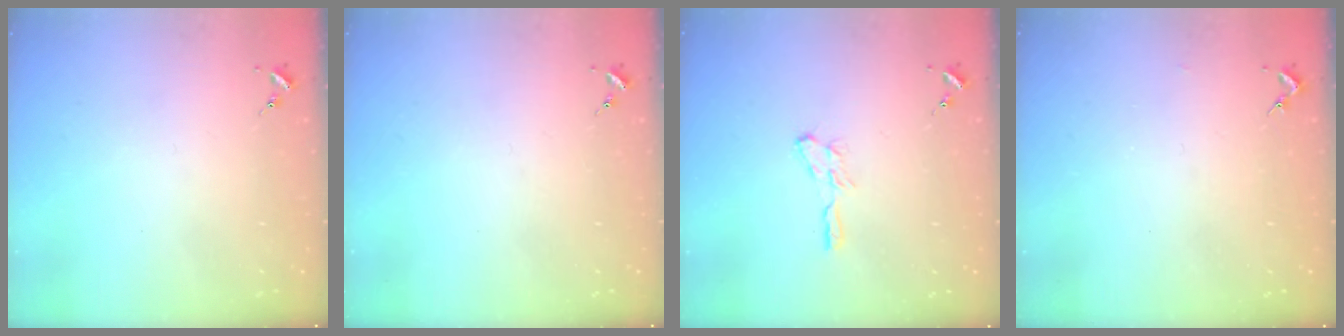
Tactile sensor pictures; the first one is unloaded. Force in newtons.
{"total": 0.0}
{"total": 5.6, "press": 5.6, "slide": 0.7}
{"total": 1.3, "press": 1.3, "slide": 0.1}